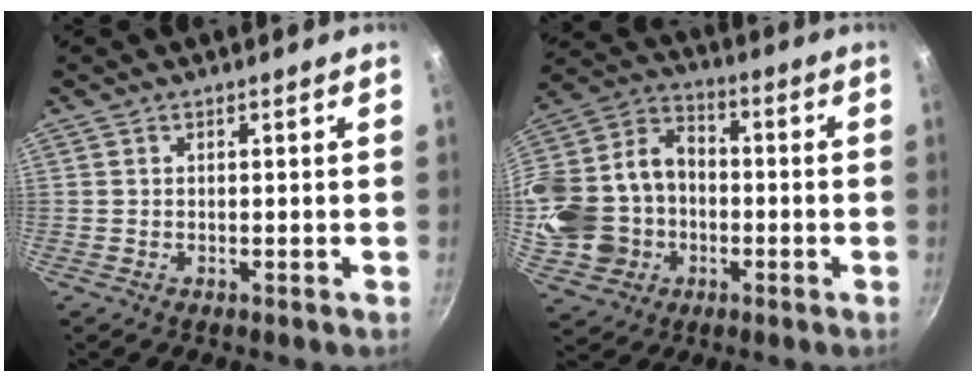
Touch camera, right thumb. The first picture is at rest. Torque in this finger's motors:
{"motor_torque": [0.14, 0.57, 0.10, -0.08, 0.24]}